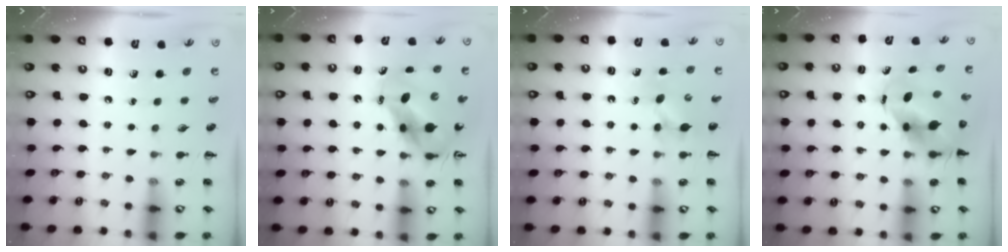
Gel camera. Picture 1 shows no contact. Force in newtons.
{"total": 6.8, "press": 6.6, "slide": 1.7}
{"total": 4.4, "press": 4.2, "slide": 1.3}
{"total": 7.2, "press": 6.9, "slide": 2.0}